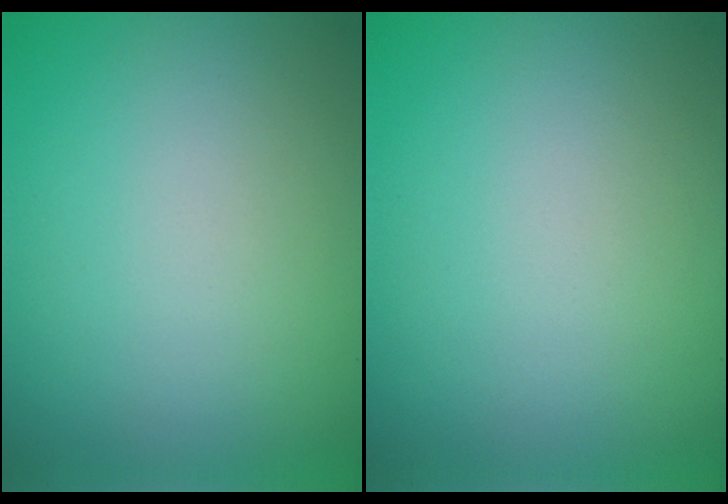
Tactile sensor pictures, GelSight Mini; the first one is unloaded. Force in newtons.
{"total": 0.0}